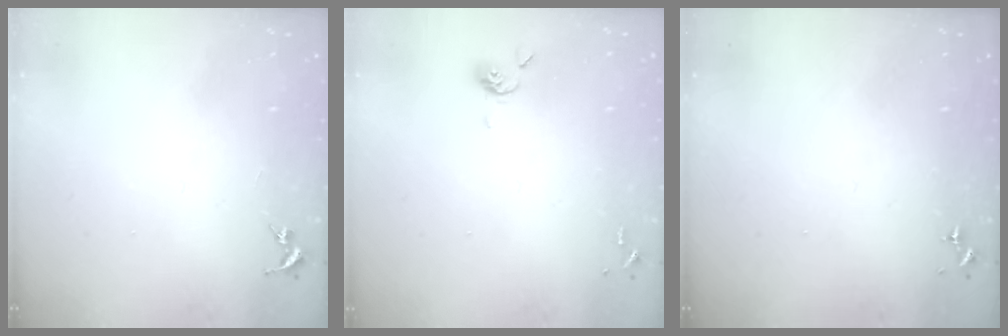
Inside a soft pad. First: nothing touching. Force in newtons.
{"total": 4.6, "press": 4.5, "slide": 0.5}
{"total": 0.0}